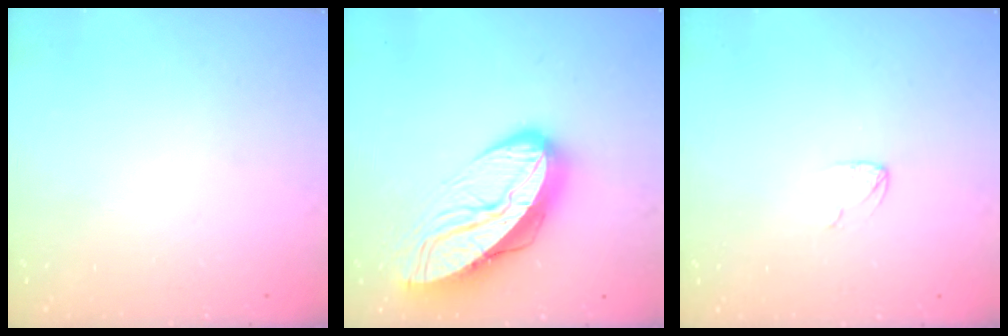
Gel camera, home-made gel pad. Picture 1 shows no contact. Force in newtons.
{"total": 15.9, "press": 15.8, "slide": 1.3}
{"total": 2.9, "press": 2.9, "slide": 0.3}